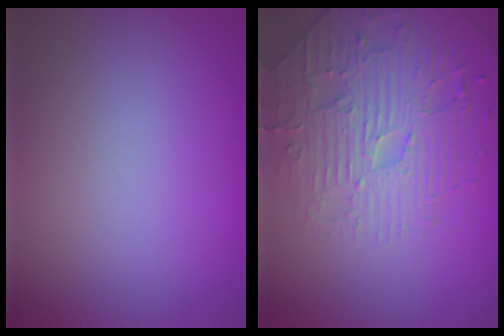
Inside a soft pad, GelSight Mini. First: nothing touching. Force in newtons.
{"total": 4.5, "press": 4.5, "slide": 0.4}